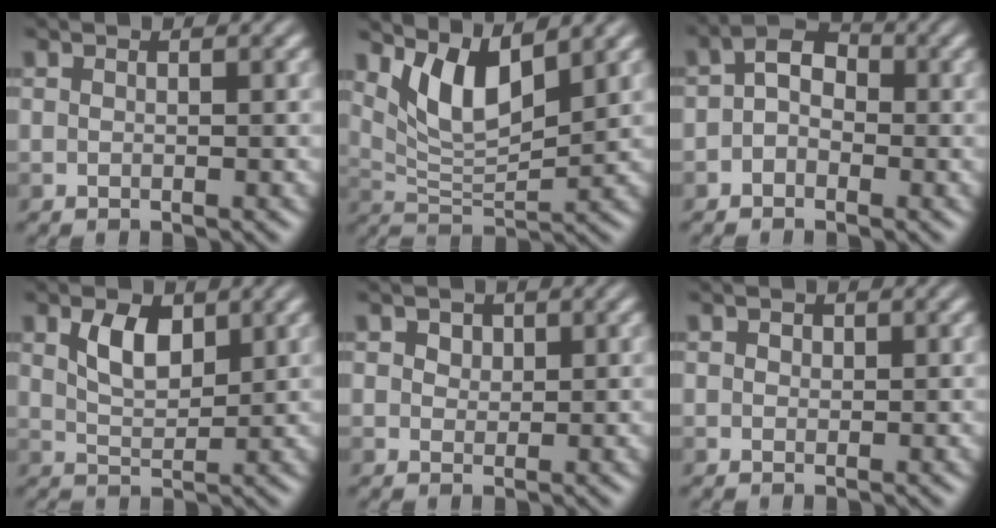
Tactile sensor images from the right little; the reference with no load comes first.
{"total": 5.1, "force": [3.0, 1.6, 3.8], "torque": [-0.078, -0.012, 0.058]}
{"total": 2.7, "force": [-0.6, 2.0, 1.8], "torque": [-0.028, 0.010, -0.022]}
{"total": 3.3, "force": [1.4, 1.7, 2.3], "torque": [-0.047, 0.003, 0.029]}
{"total": 1.5, "force": [0.9, 1.1, 0.6], "torque": [-0.009, -0.001, 0.011]}
{"total": 0.6, "force": [0.2, 0.5, 0.2], "torque": [-0.003, -0.003, 0.002]}